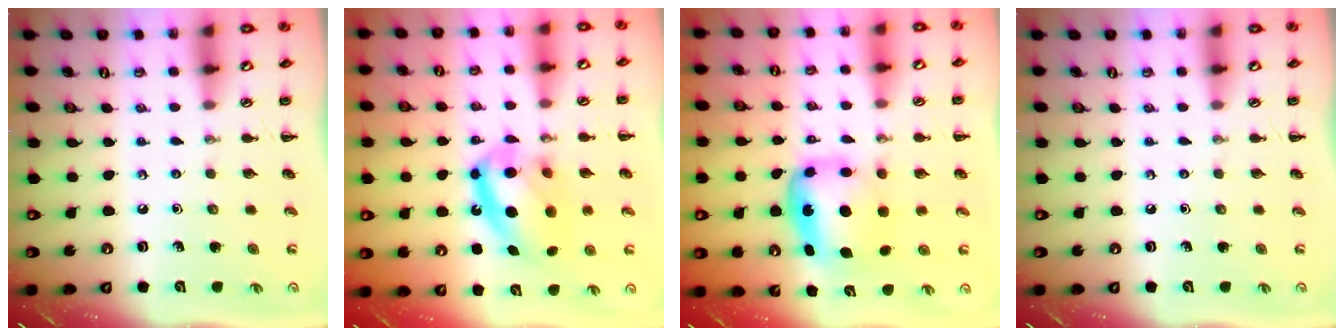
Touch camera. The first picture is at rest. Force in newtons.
{"total": 15.1, "press": 14.5, "slide": 4.1}
{"total": 6.3, "press": 6.1, "slide": 1.5}
{"total": 0.0}